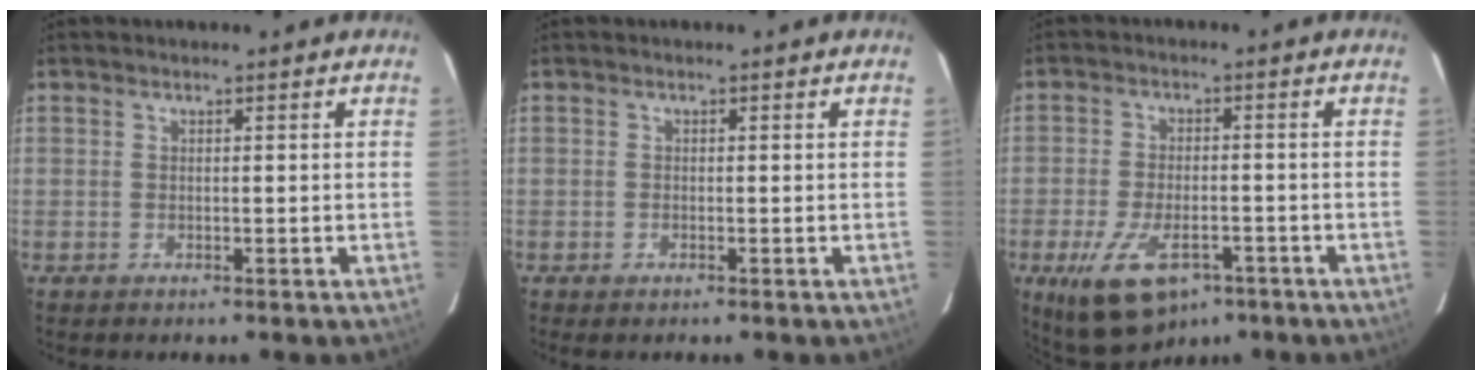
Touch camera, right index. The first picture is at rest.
{"total": 0.5, "force": [-0.4, 0.2, 0.2], "torque": [-0.004, 0.000, -0.003]}
{"total": 10.8, "force": [-6.0, 5.2, 7.2], "torque": [-0.140, -0.011, -0.088]}